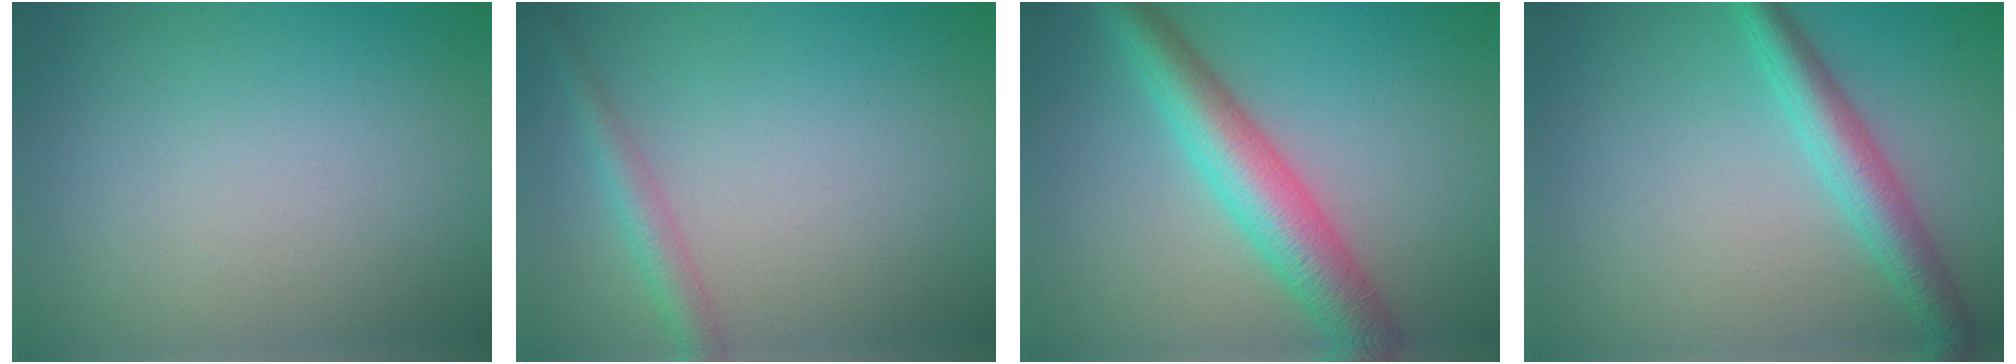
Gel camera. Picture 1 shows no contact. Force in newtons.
{"total": 2.4, "press": 2.4, "slide": 0.1}
{"total": 6.2, "press": 6.2, "slide": 0.1}
{"total": 3.8, "press": 3.8, "slide": 0.0}